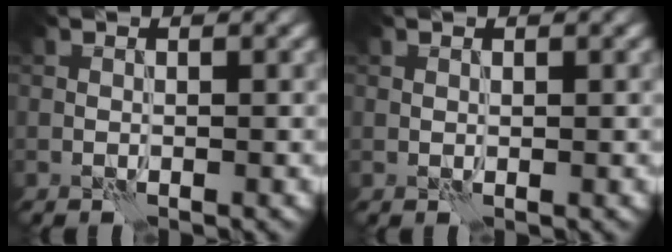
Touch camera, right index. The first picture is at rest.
{"total": 0.0}